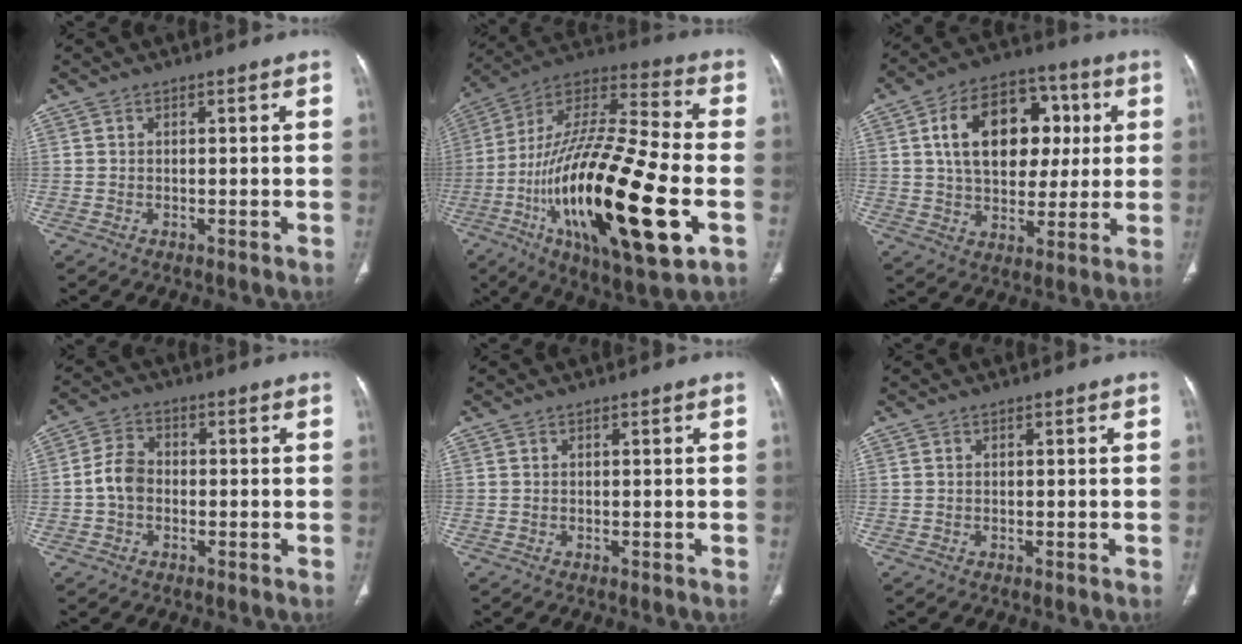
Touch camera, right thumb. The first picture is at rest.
{"total": 32.8, "force": [-9.0, 9.9, 30.0], "torque": [-0.569, 0.006, -0.149]}
{"total": 19.0, "force": [4.1, 12.9, 13.3], "torque": [-0.182, 0.013, 0.067]}
{"total": 5.4, "force": [-0.9, 4.1, 3.4], "torque": [-0.057, 0.017, -0.025]}
{"total": 0.0}
{"total": 0.0}